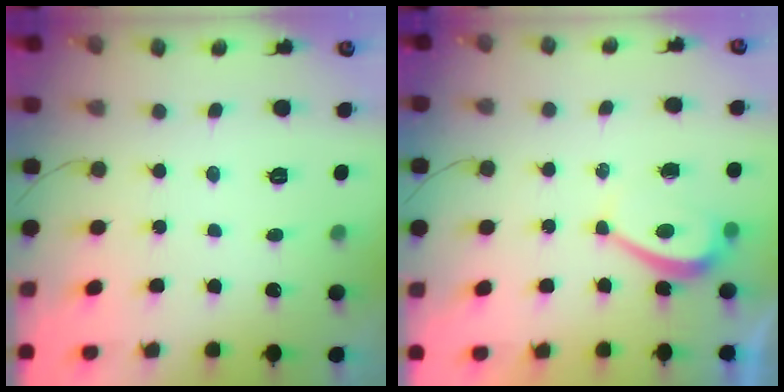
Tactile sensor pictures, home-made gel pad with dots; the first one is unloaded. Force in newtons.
{"total": 2.2, "press": 2.1, "slide": 0.6}